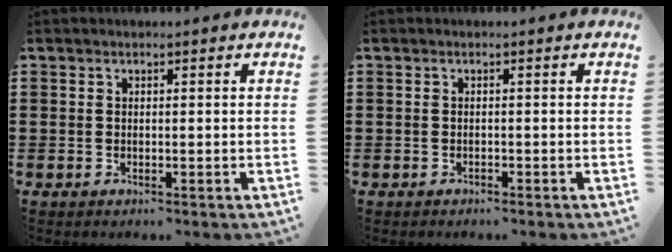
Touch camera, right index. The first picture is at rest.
{"total": 0.6, "force": [-0.5, 0.1, 0.1], "torque": [-0.004, -0.002, -0.011]}